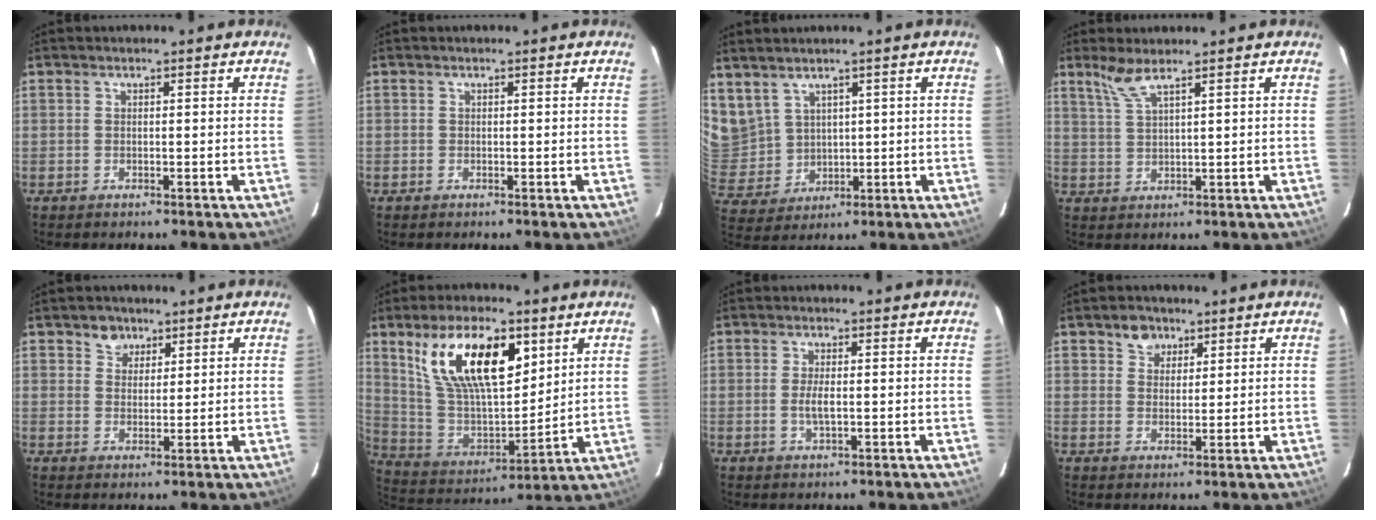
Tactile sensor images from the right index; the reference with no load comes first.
{"total": 0.0}
{"total": 8.3, "force": [5.6, 5.5, 2.6], "torque": [-0.058, 0.005, 0.142]}
{"total": 3.7, "force": [2.8, -0.1, 2.3], "torque": [-0.052, 0.000, 0.062]}
{"total": 3.7, "force": [2.3, 2.8, 0.5], "torque": [0.004, 0.007, 0.038]}
{"total": 20.4, "force": [9.7, 9.4, 15.3], "torque": [-0.278, 0.008, 0.192]}
{"total": 2.8, "force": [-0.2, 0.7, 2.7], "torque": [-0.052, -0.004, -0.004]}
{"total": 4.1, "force": [2.6, 3.1, 1.0], "torque": [-0.006, 0.008, 0.045]}